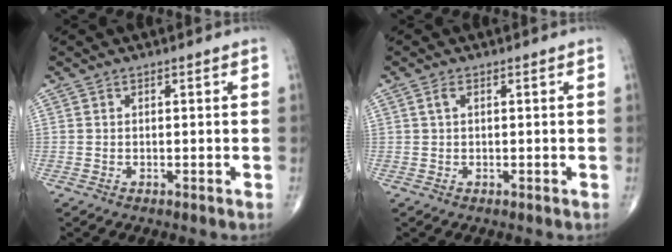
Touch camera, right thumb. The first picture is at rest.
{"total": 1.2, "force": [0.4, 0.5, 1.0], "torque": [-0.025, 0.008, 0.009]}